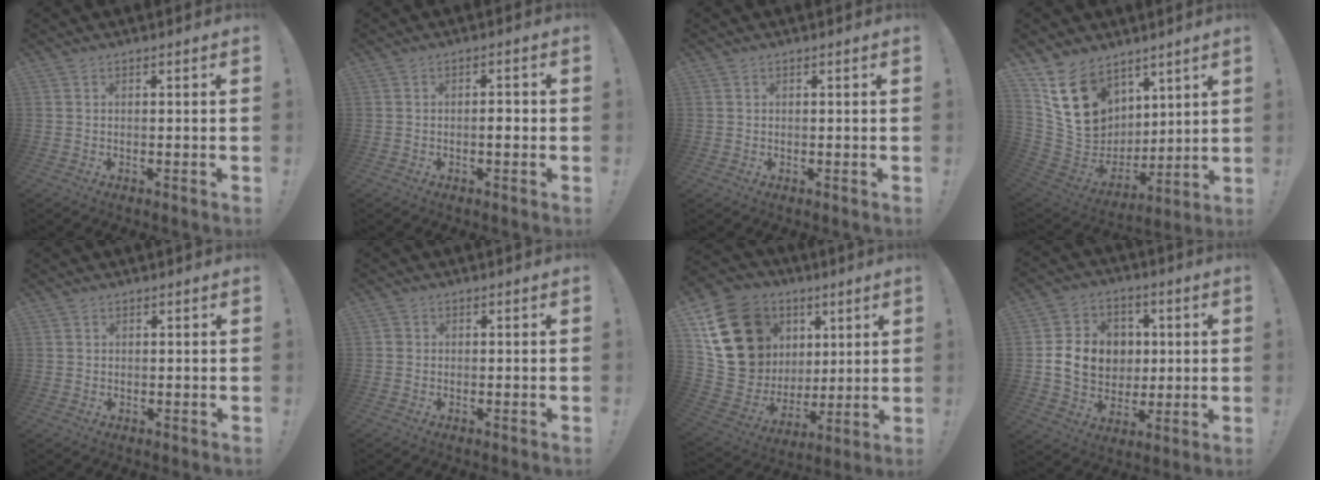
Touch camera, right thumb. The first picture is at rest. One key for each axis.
{"total": 2.5, "fx": -0.7, "fy": 0.7, "fz": 2.3, "tx": -0.027, "ty": -0.002, "tz": -0.017}
{"total": 2.4, "fx": 1.0, "fy": 2.1, "fz": 0.3, "tx": 0.006, "ty": -0.010, "tz": 0.017}
{"total": 17.8, "fx": 10.2, "fy": 12.6, "fz": 7.4, "tx": -0.124, "ty": -0.057, "tz": 0.209}
{"total": 2.4, "fx": 1.3, "fy": 2.1, "fz": 0.2, "tx": 0.007, "ty": -0.010, "tz": 0.022}
{"total": 1.3, "fx": 0.2, "fy": 1.2, "fz": 0.4, "tx": -0.007, "ty": 0.003, "tz": 0.004}
{"total": 24.7, "fx": 8.9, "fy": 19.7, "fz": 11.9, "tx": -0.196, "ty": -0.041, "tz": 0.212}
{"total": 14.0, "fx": 1.3, "fy": 12.0, "fz": 7.0, "tx": -0.108, "ty": -0.001, "tz": 0.037}